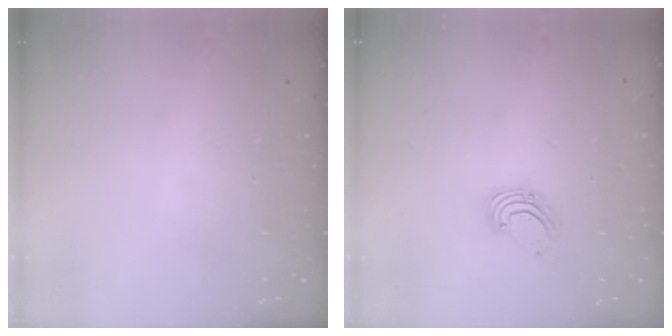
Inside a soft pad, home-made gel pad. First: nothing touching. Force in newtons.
{"total": 2.2, "press": 2.2, "slide": 0.2}